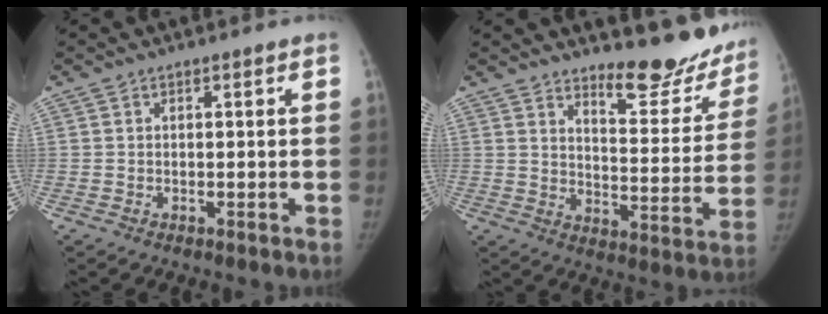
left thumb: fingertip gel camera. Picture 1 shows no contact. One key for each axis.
{"total": 16.1, "fx": 13.8, "fy": 5.0, "fz": 6.6, "tx": -0.038, "ty": -0.120, "tz": 0.177}